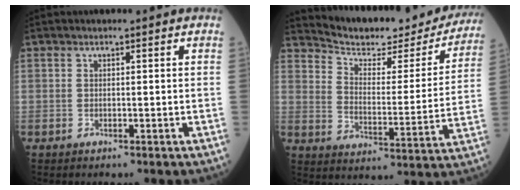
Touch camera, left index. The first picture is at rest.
{"total": 19.4, "force": [18.3, 4.5, 4.5], "torque": [-0.058, -0.039, 0.237]}